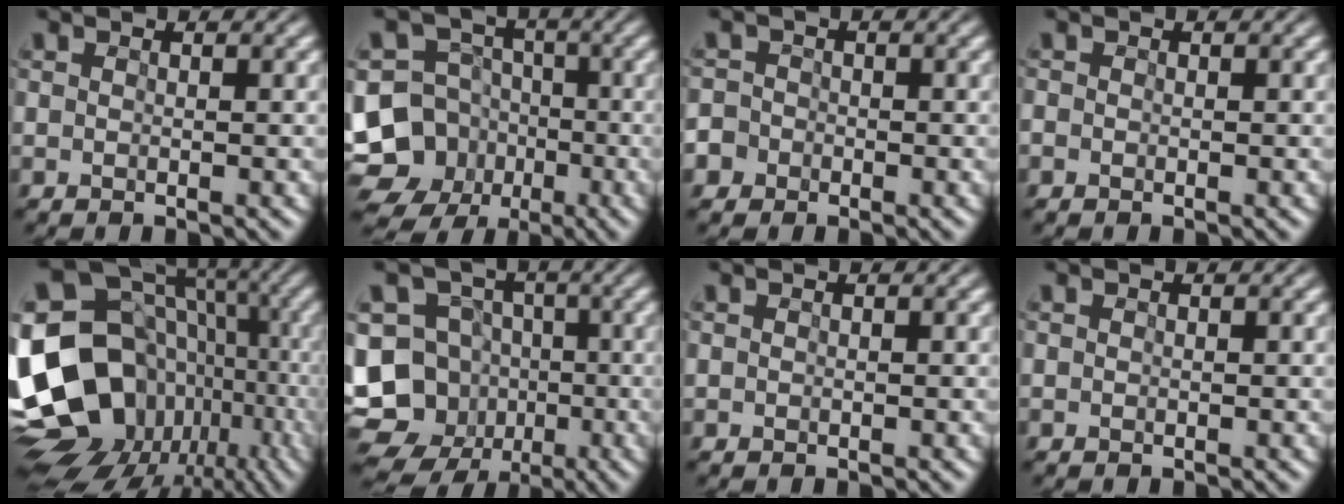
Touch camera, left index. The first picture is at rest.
{"total": 10.0, "force": [-4.5, 8.4, 3.0], "torque": [-0.081, -0.015, -0.081]}
{"total": 5.1, "force": [-3.0, 4.0, 0.7], "torque": [-0.026, -0.006, -0.064]}
{"total": 0.8, "force": [-0.5, 0.7, 0.3], "torque": [-0.006, 0.008, -0.012]}
{"total": 19.1, "force": [-4.4, 15.2, 10.7], "torque": [-0.234, -0.001, -0.034]}
{"total": 11.9, "force": [-4.2, 10.3, 4.2], "torque": [-0.114, -0.009, -0.065]}
{"total": 0.0}
{"total": 0.0}